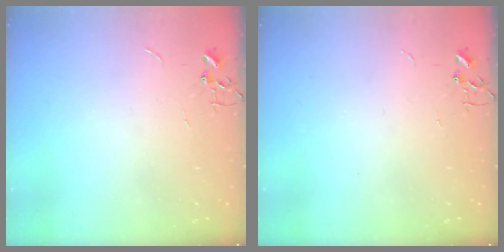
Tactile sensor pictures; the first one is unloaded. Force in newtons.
{"total": 0.0}